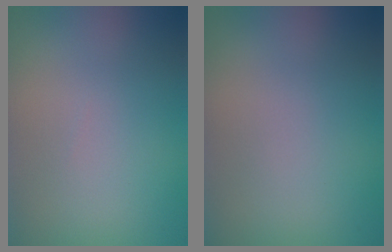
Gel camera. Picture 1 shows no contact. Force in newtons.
{"total": 0.0}